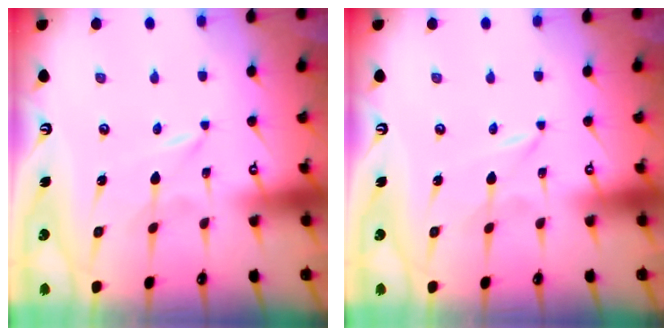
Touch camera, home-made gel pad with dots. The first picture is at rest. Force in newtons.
{"total": 0.0}